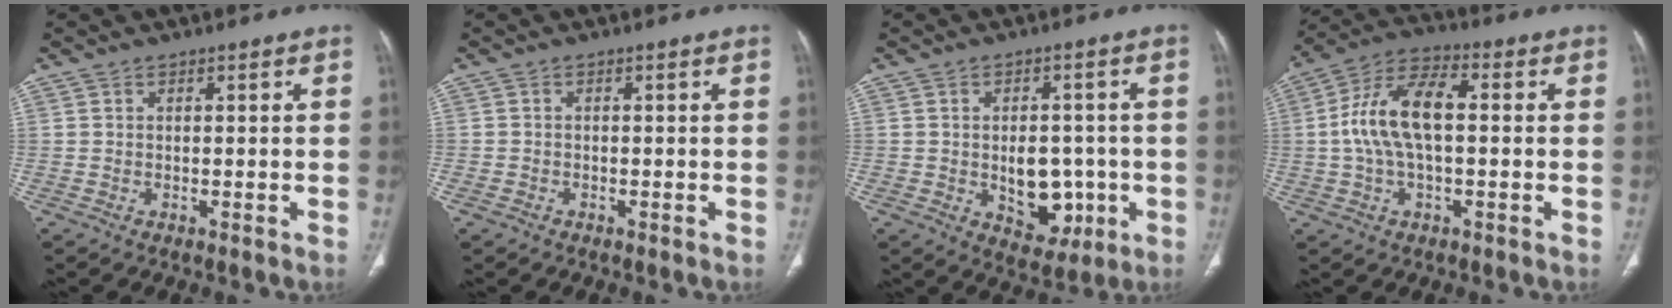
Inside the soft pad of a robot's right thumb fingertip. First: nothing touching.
{"total": 1.2, "force": [-0.7, 0.9, 0.3], "torque": [-0.010, 0.002, -0.014]}
{"total": 9.4, "force": [-1.6, 6.4, 6.6], "torque": [-0.053, 0.009, -0.006]}
{"total": 12.8, "force": [0.5, 6.4, 11.1], "torque": [-0.224, 0.035, 0.002]}